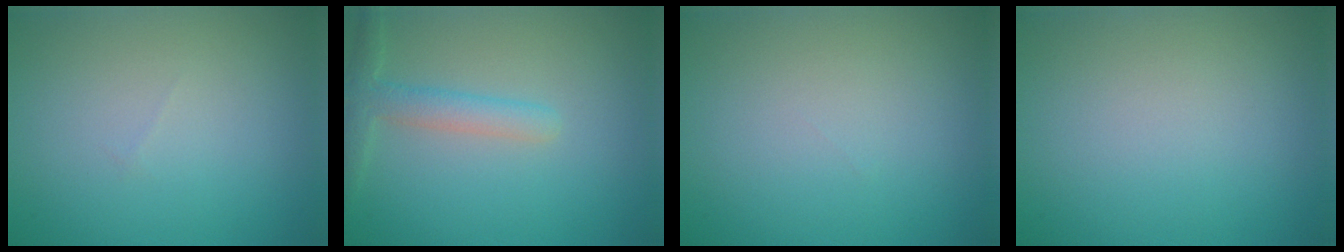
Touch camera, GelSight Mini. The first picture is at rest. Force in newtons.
{"total": 2.5, "press": 2.5, "slide": 0.0}
{"total": 0.0}
{"total": 0.0}